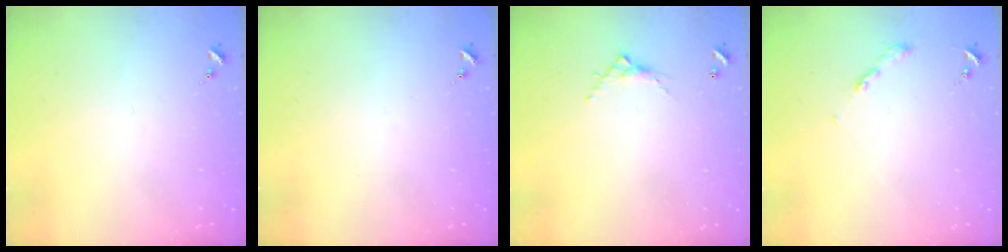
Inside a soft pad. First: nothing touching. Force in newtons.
{"total": 0.0}
{"total": 5.2, "press": 5.2, "slide": 0.2}
{"total": 2.7, "press": 2.6, "slide": 0.3}